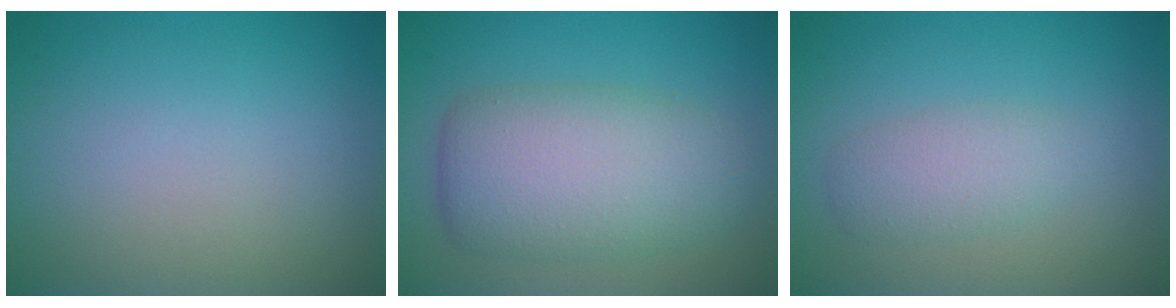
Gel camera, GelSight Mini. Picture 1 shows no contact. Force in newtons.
{"total": 7.5, "press": 7.5, "slide": 0.3}
{"total": 2.5, "press": 2.5, "slide": 0.0}